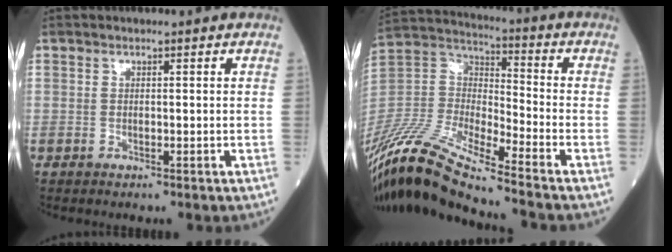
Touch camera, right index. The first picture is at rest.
{"total": 16.4, "force": [-13.8, 0.4, 8.8], "torque": [-0.188, -0.002, -0.268]}